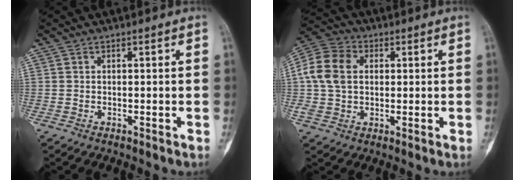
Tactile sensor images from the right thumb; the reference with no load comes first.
{"total": 10.9, "force": [1.6, 8.2, 7.0], "torque": [-0.130, 0.020, 0.025]}